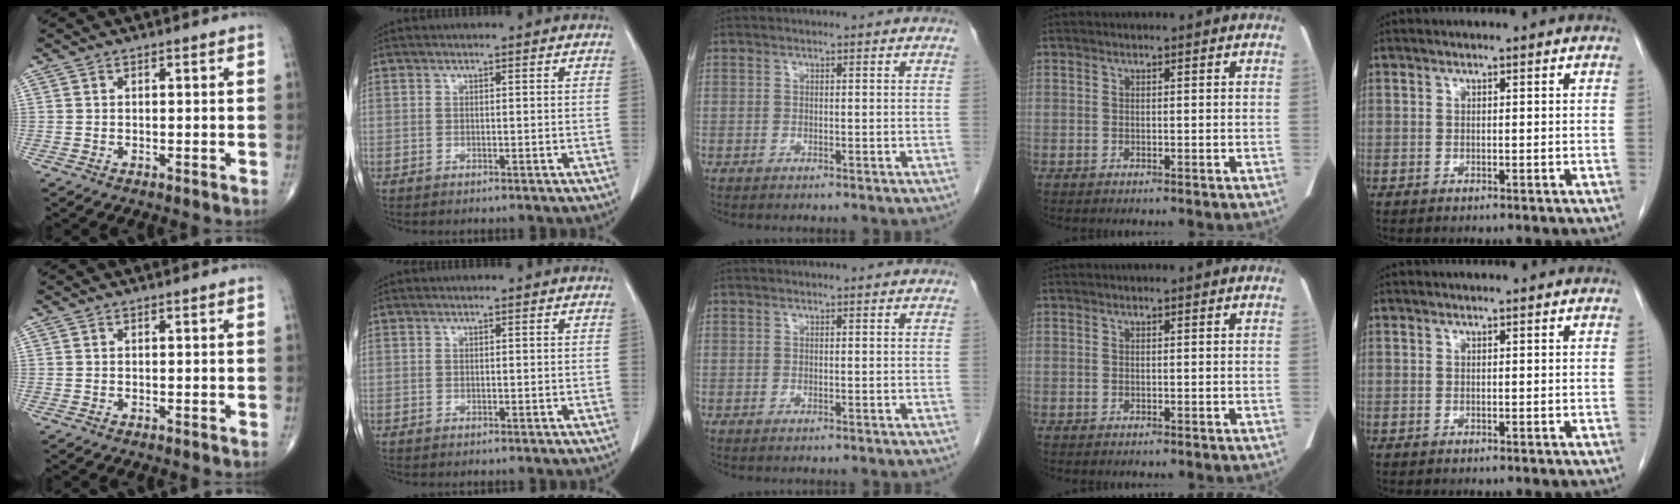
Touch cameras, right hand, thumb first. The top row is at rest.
{}